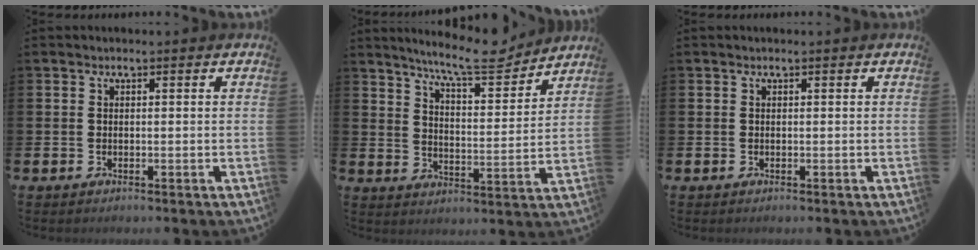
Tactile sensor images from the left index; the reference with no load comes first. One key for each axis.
{"total": 9.6, "fx": 8.7, "fy": 1.4, "fz": 4.0, "tx": -0.082, "ty": -0.048, "tz": 0.151}
{"total": 0.0}